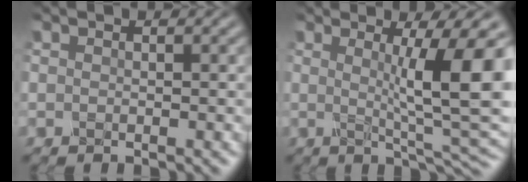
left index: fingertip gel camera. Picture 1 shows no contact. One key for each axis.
{"total": 8.2, "fx": 1.4, "fy": 1.2, "fz": 8.0, "tx": -0.104, "ty": -0.007, "tz": 0.023}